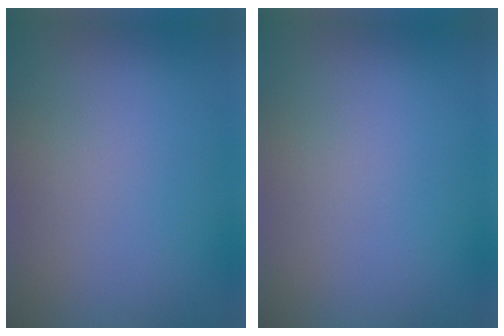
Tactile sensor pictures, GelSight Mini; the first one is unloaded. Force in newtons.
{"total": 0.0}